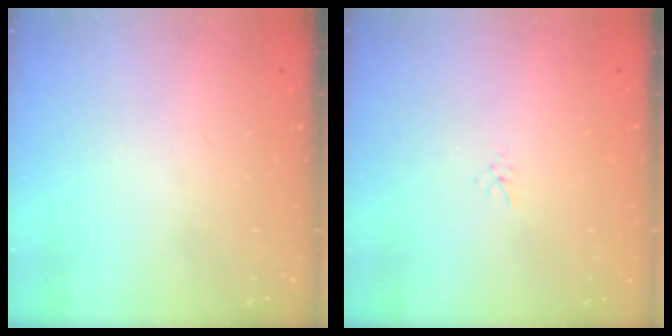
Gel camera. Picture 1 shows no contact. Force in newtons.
{"total": 1.5, "press": 1.5, "slide": 0.1}